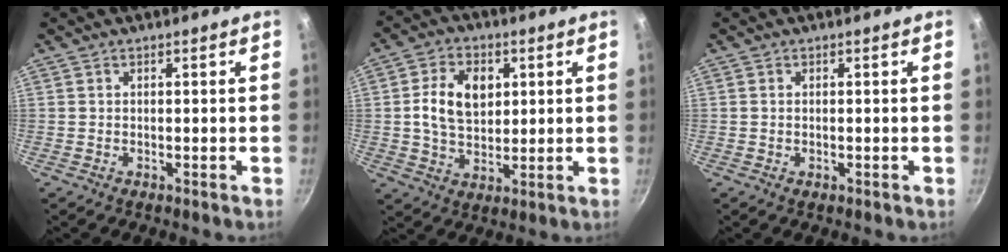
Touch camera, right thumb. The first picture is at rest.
{"total": 10.3, "force": [2.1, 7.2, 7.1], "torque": [-0.105, -0.003, 0.034]}
{"total": 0.6, "force": [-0.2, 0.3, 0.5], "torque": [-0.007, 0.001, -0.004]}